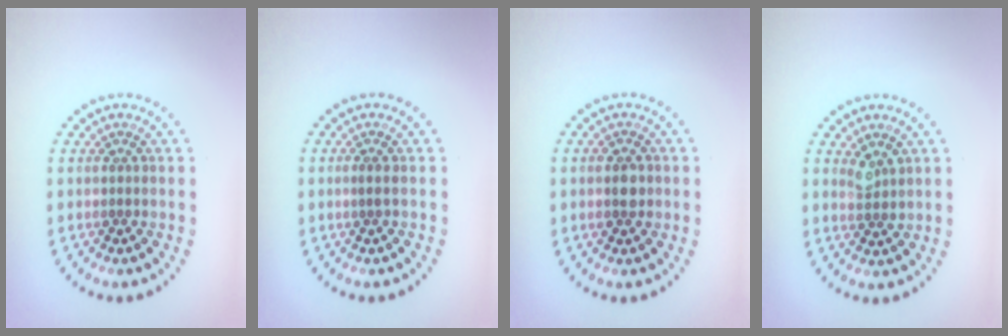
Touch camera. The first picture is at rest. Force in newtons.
{"total": 0.7, "press": 0.4, "slide": 0.6}
{"total": 2.5, "press": 2.5, "slide": 0.2}
{"total": 1.6, "press": 1.4, "slide": 0.9}